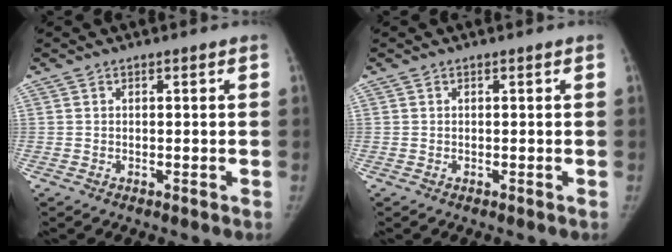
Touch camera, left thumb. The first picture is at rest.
{"total": 0.0}